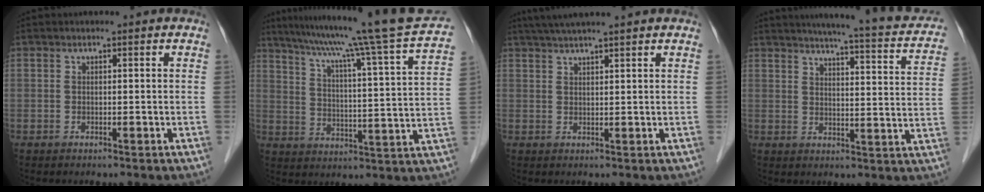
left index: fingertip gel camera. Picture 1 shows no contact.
{"total": 23.8, "force": [19.6, -2.2, 13.2], "torque": [-0.212, -0.025, 0.261]}
{"total": 6.7, "force": [5.7, -0.7, 3.6], "torque": [-0.058, 0.033, 0.089]}
{"total": 18.3, "force": [15.6, 2.2, 9.4], "torque": [-0.119, -0.010, 0.175]}